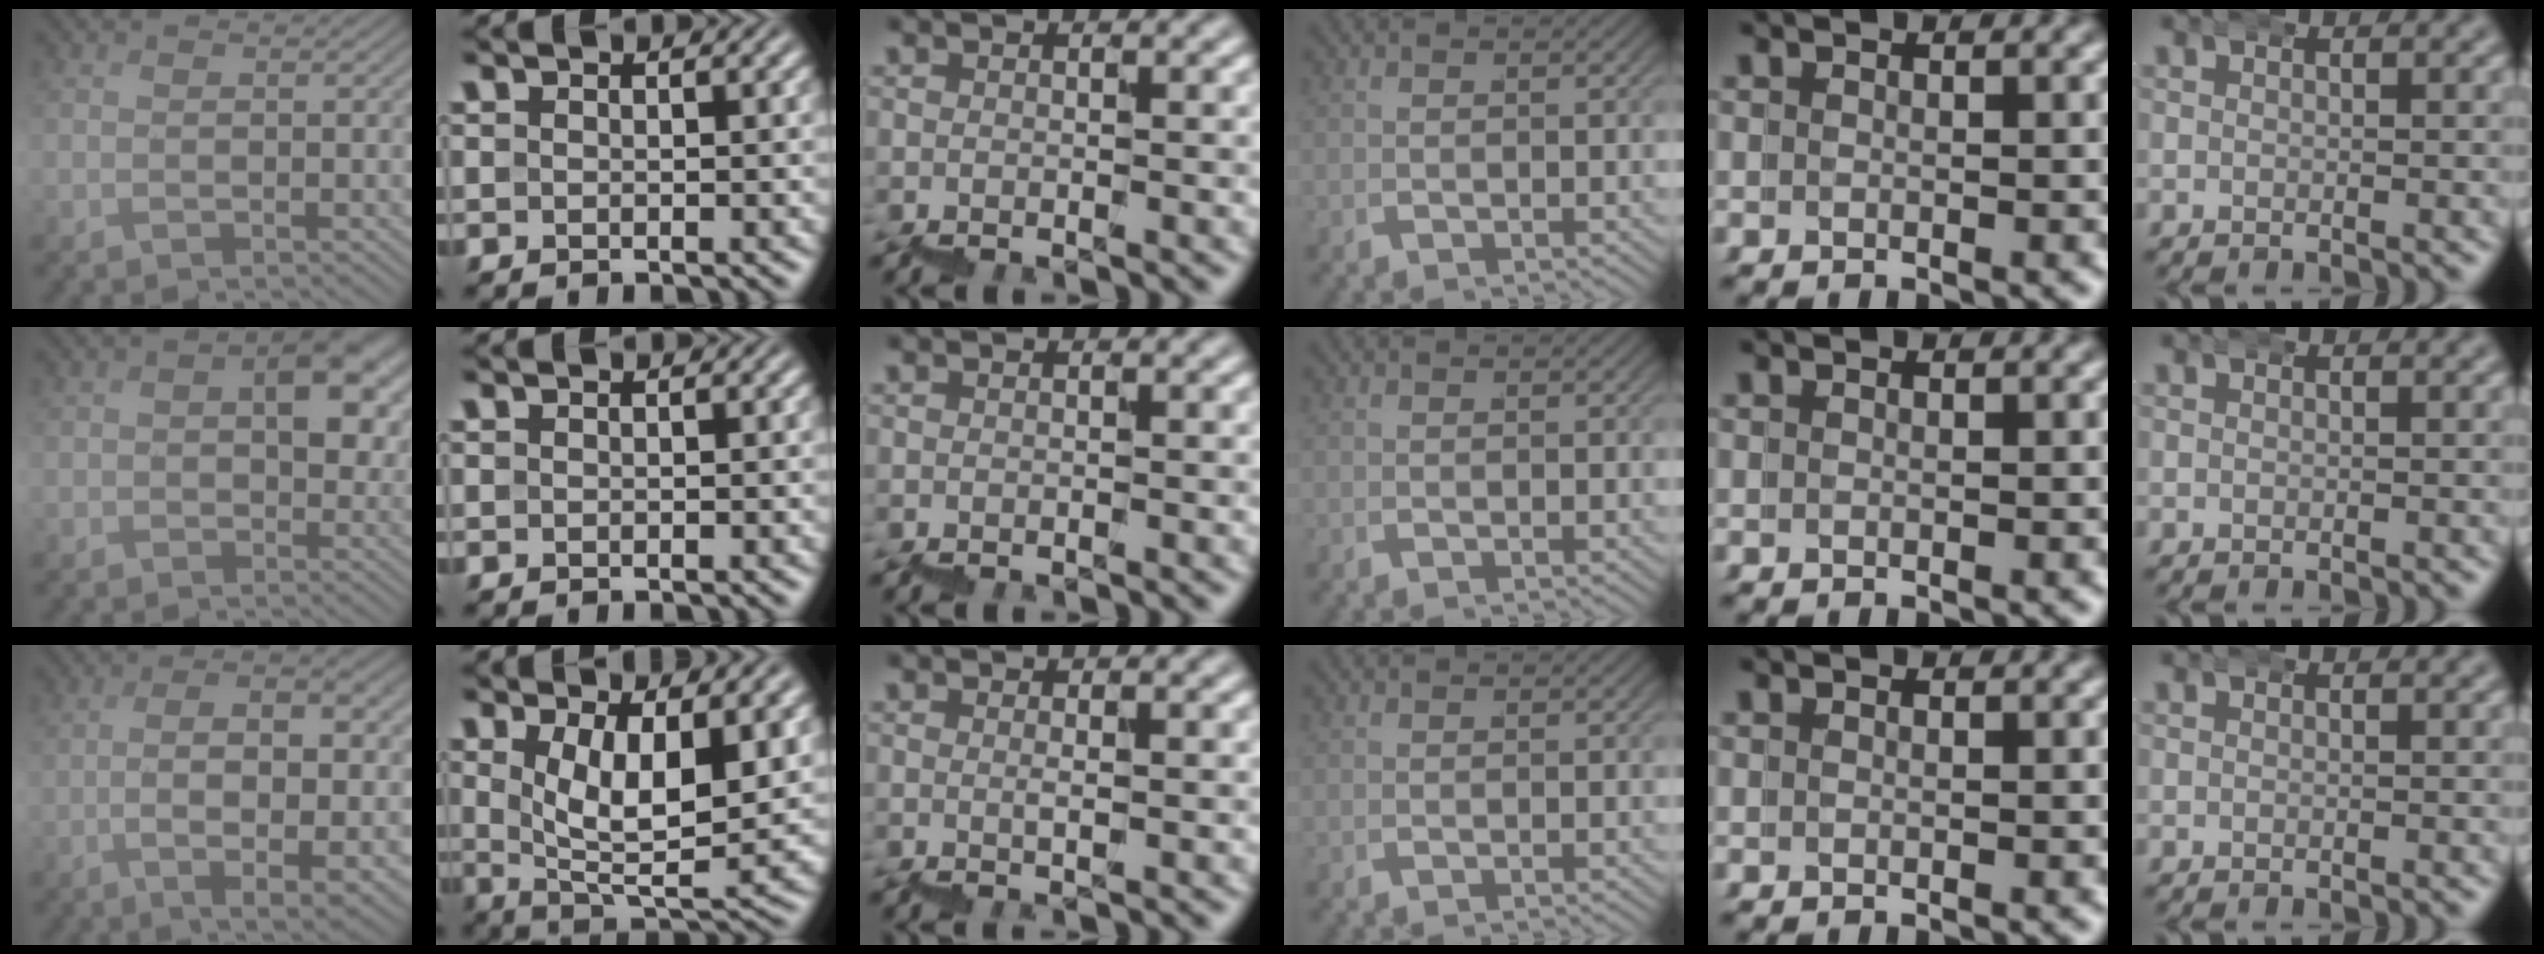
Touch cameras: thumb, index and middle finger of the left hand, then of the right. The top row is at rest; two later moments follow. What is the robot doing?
{"motion": "wrap", "object": "bandana"}